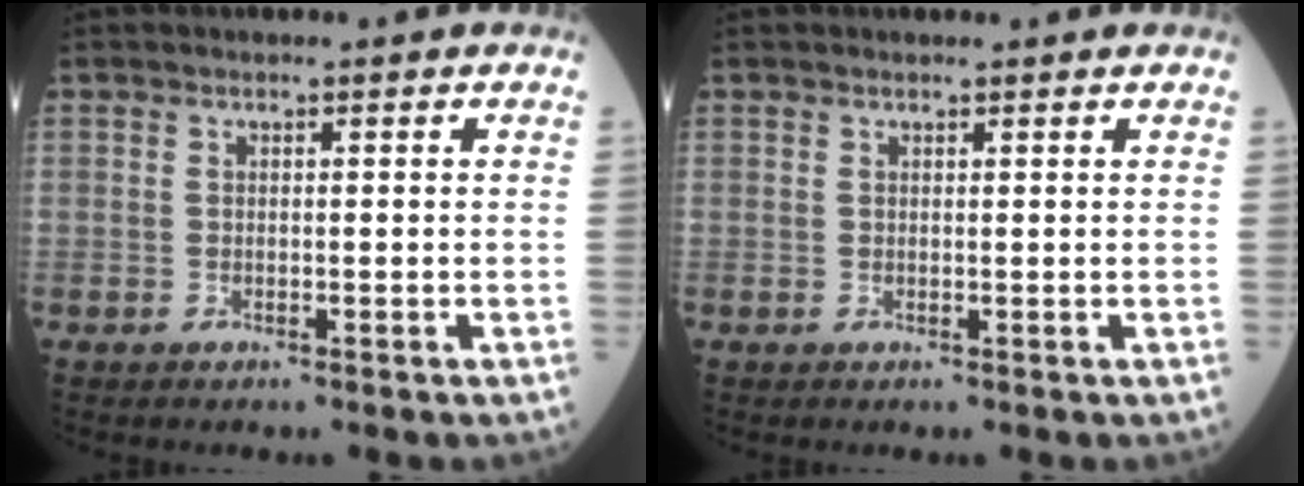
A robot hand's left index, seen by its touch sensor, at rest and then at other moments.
{"total": 1.0, "force": [1.0, -0.1, 0.2], "torque": [-0.008, 0.002, 0.013]}